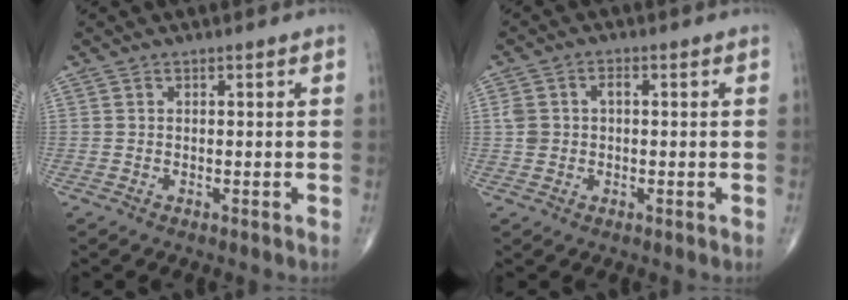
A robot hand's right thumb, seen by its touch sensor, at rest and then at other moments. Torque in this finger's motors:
{"motor_torque": [-0.05, 0.13, 0.29, -0.23, 0.00]}